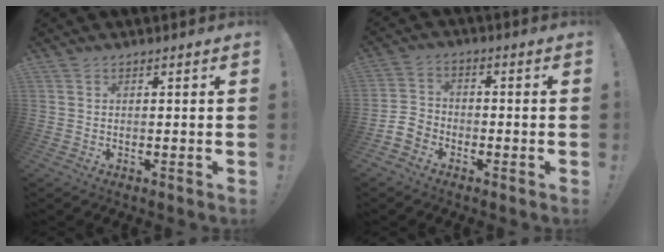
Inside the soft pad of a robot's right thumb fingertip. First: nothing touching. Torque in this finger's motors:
{"motor_torque": [0.88, -0.89, 0.67, 0.41, 0.13]}